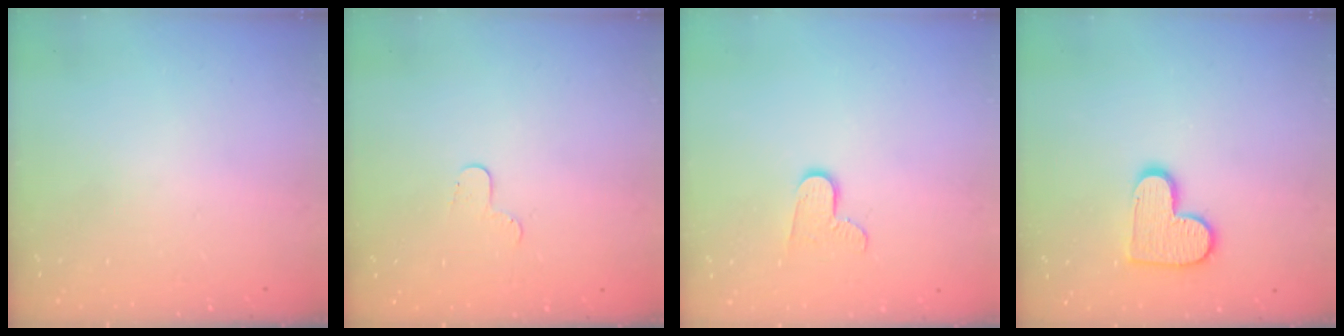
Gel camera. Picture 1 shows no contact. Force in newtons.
{"total": 3.4, "press": 3.4, "slide": 0.3}
{"total": 7.2, "press": 7.2, "slide": 0.4}
{"total": 11.6, "press": 11.6, "slide": 0.7}